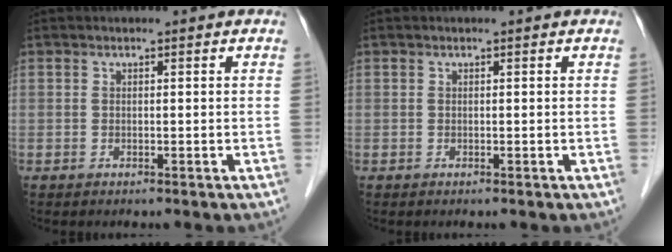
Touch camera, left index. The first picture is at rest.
{"total": 0.0}